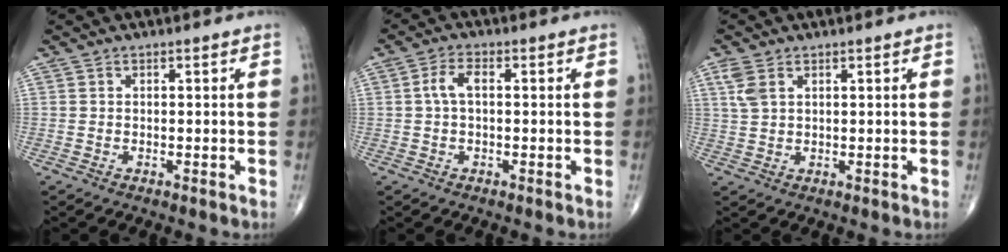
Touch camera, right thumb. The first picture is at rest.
{"total": 3.5, "force": [0.3, 1.7, 3.1], "torque": [-0.066, 0.011, 0.003]}
{"total": 3.6, "force": [1.7, 2.0, 2.5], "torque": [-0.061, 0.007, 0.042]}